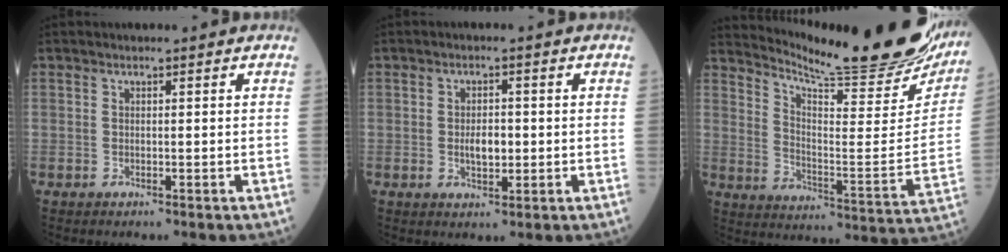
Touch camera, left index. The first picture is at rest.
{"total": 3.3, "force": [-0.3, 1.6, 2.9], "torque": [-0.051, 0.000, -0.002]}
{"total": 25.1, "force": [22.4, 2.3, 11.0], "torque": [-0.179, -0.087, 0.299]}